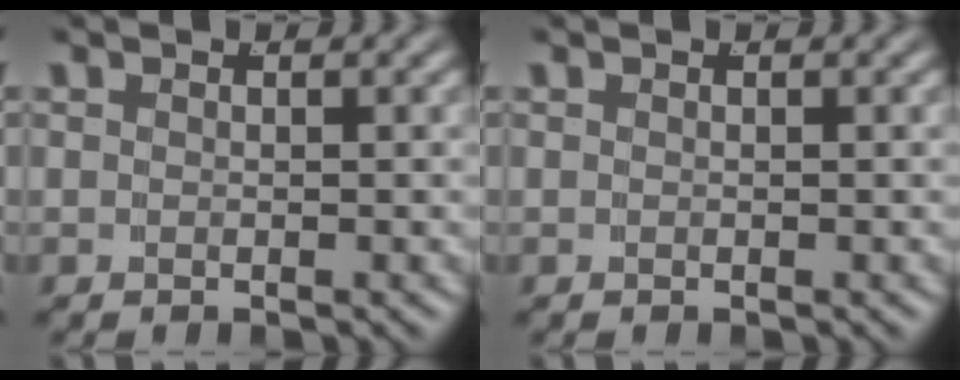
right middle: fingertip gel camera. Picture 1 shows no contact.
{"total": 0.0}